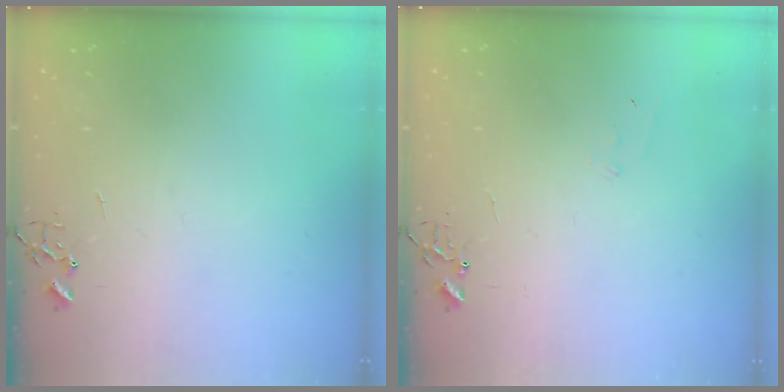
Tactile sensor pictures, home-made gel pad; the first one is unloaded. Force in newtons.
{"total": 5.6, "press": 5.6, "slide": 0.7}